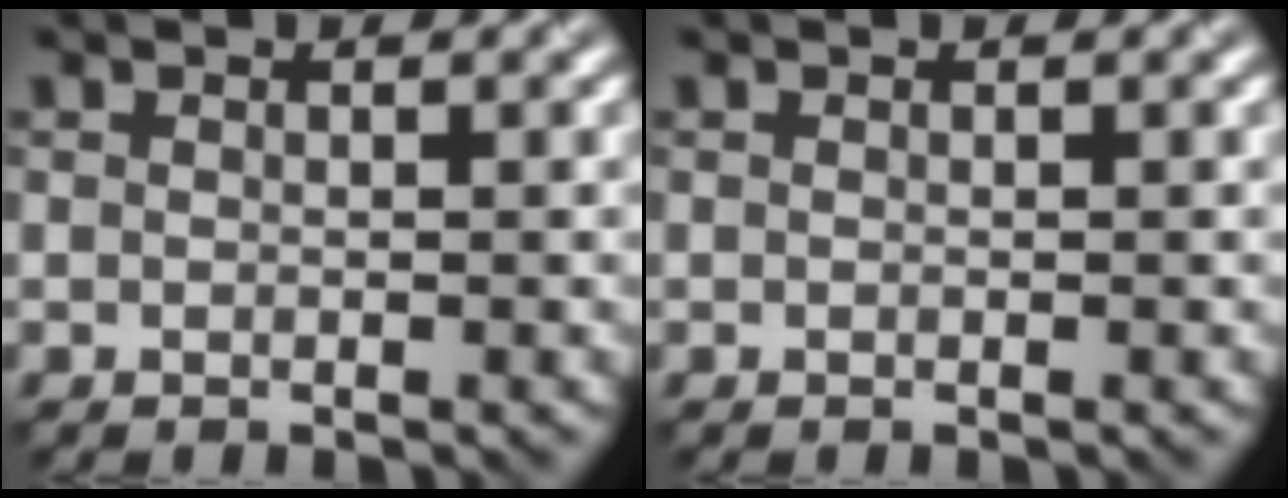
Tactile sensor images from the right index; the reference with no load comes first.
{"total": 0.0}